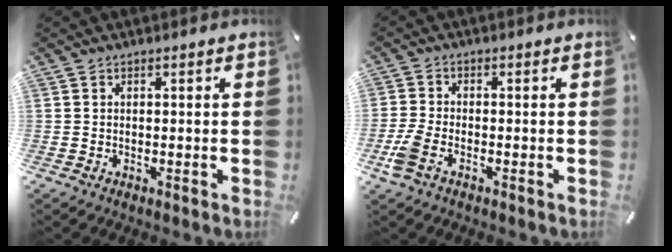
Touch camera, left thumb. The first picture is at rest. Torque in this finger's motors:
{"motor_torque": [-0.08, 0.02, 0.41, 0.22, 0.12]}